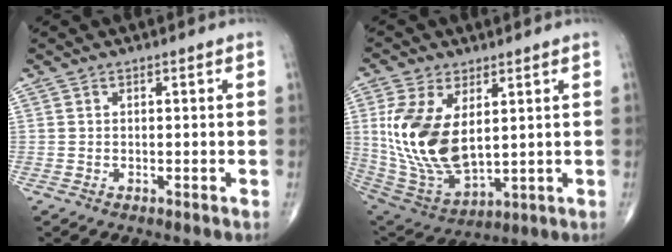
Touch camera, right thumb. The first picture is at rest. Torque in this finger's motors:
{"motor_torque": [0.32, 0.43, 1.77, 0.50, 0.65]}